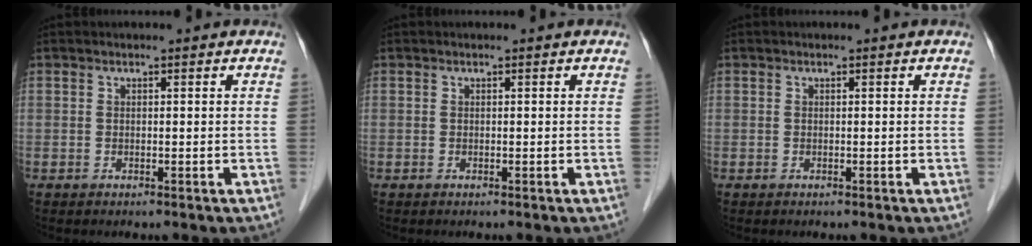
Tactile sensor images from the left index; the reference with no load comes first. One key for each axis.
{"total": 0.0}
{"total": 0.0}